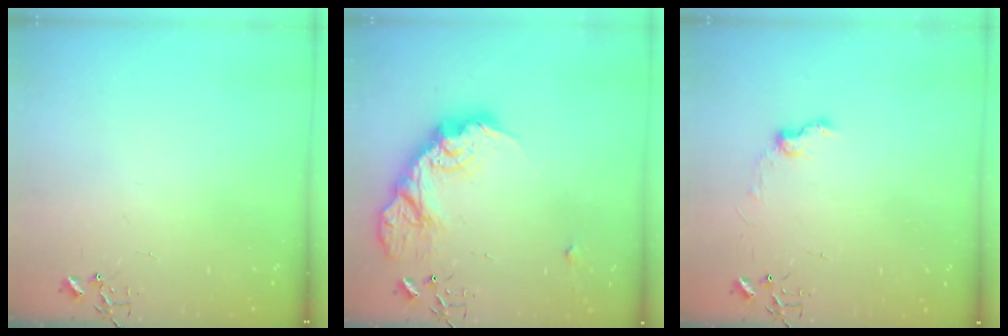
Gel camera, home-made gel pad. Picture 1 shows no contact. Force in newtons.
{"total": 19.4, "press": 19.3, "slide": 1.5}
{"total": 7.8, "press": 7.8, "slide": 0.8}